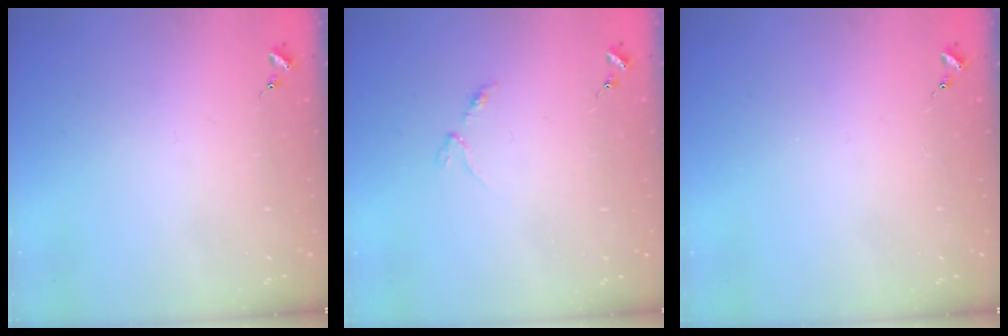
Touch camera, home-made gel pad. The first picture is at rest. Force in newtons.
{"total": 2.9, "press": 2.8, "slide": 0.4}
{"total": 0.0}